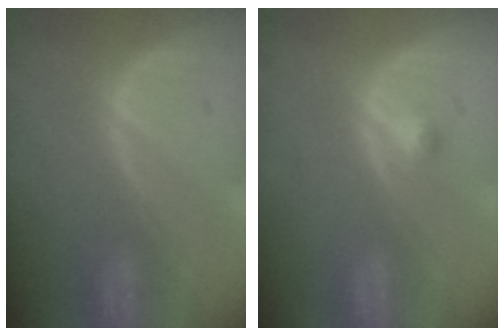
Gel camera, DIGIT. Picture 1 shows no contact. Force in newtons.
{"total": 1.5, "press": 1.3, "slide": 0.8}